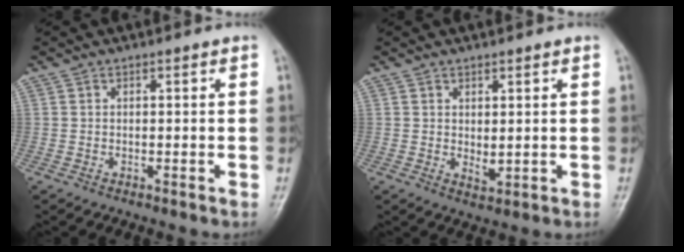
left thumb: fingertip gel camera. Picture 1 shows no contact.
{"total": 2.4, "force": [0.7, 1.1, 2.0], "torque": [-0.033, -0.013, 0.015]}